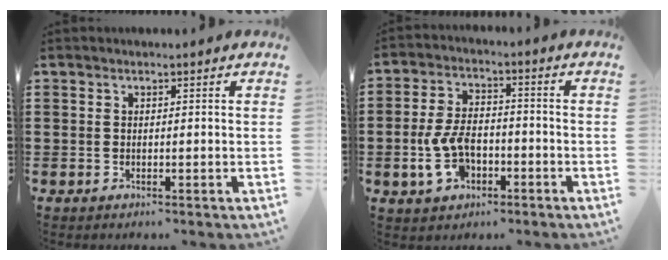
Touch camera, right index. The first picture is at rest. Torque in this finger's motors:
{"motor_torque": [1.40, 0.74, 0.42, 0.06]}